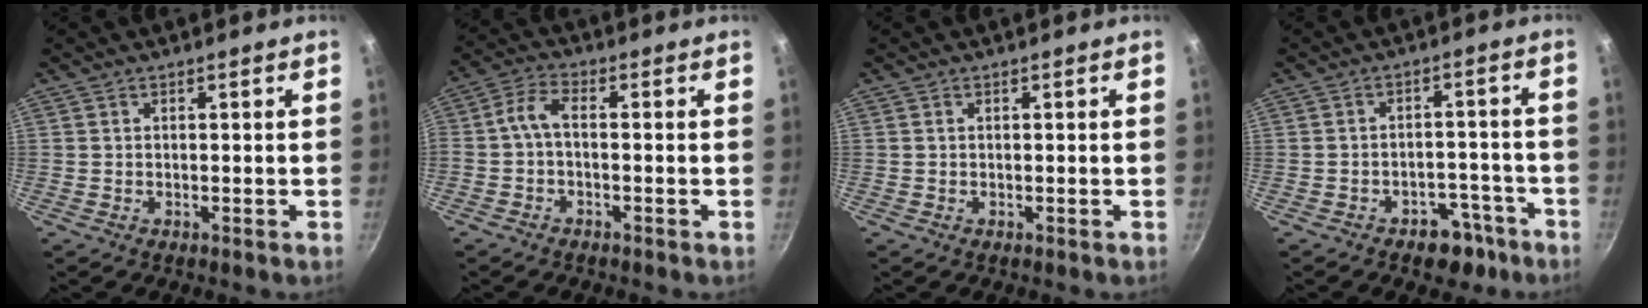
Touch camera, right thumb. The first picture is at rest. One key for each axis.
{"total": 5.2, "fx": -0.8, "fy": 2.4, "fz": 4.5, "tx": -0.097, "ty": 0.020, "tz": -0.025}
{"total": 0.0}
{"total": 6.7, "fx": -4.4, "fy": 4.1, "fz": 2.9, "tx": -0.018, "ty": 0.043, "tz": -0.060}